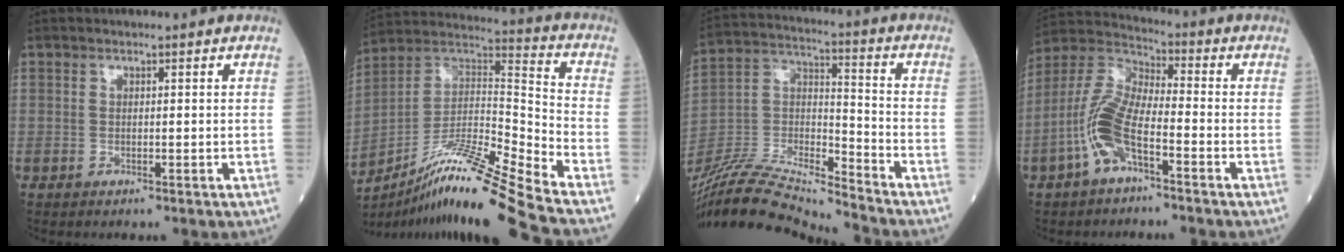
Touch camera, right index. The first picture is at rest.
{"total": 20.1, "force": [-15.4, -1.7, 12.7], "torque": [-0.251, -0.006, -0.284]}
{"total": 19.3, "force": [-18.5, -0.2, 5.5], "torque": [-0.112, 0.014, -0.334]}
{"total": 10.4, "force": [-4.4, 3.6, 8.8], "torque": [-0.205, 0.011, -0.091]}